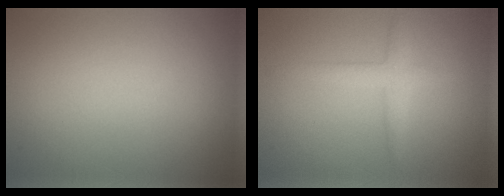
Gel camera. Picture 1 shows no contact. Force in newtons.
{"total": 2.2, "press": 2.2, "slide": 0.0}